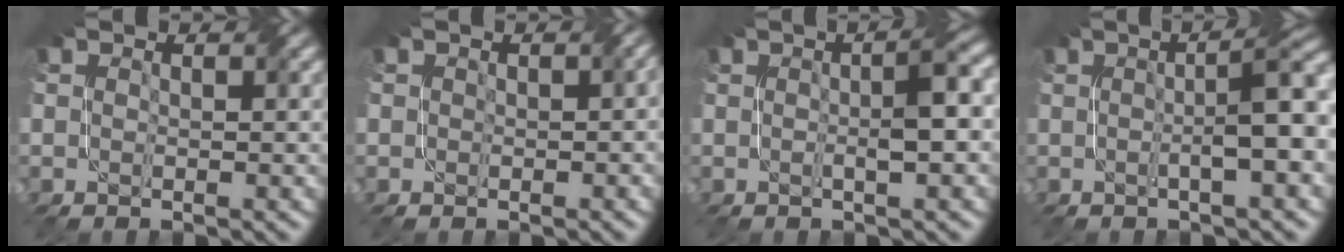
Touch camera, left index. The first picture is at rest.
{"total": 1.5, "force": [0.4, 0.9, 1.2], "torque": [-0.013, 0.004, 0.005]}
{"total": 3.7, "force": [0.2, 0.5, 3.7], "torque": [-0.057, 0.009, 0.001]}
{"total": 6.0, "force": [0.3, 1.1, 5.9], "torque": [-0.075, 0.015, 0.000]}